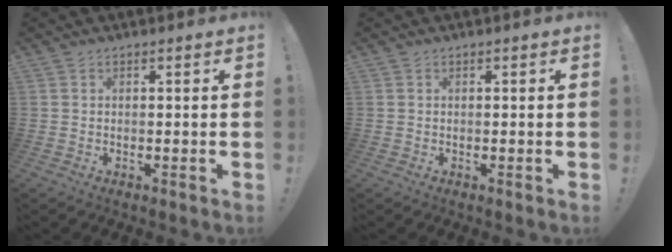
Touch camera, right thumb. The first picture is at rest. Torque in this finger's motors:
{"motor_torque": [-0.10, -0.01, 0.10, -0.11, 0.07]}